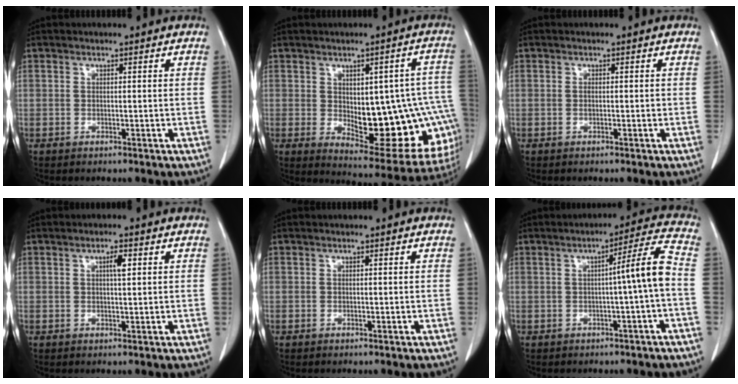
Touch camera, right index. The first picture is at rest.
{"total": 19.7, "force": [-2.0, 8.5, 17.6], "torque": [-0.162, 0.021, 0.003]}
{"total": 0.7, "force": [-0.1, 0.3, 0.6], "torque": [-0.012, 0.000, 0.000]}
{"total": 2.1, "force": [0.7, 0.3, 1.9], "torque": [-0.034, 0.002, 0.012]}
{"total": 0.0}
{"total": 6.3, "force": [-0.9, -1.0, 6.2], "torque": [-0.088, 0.014, -0.012]}